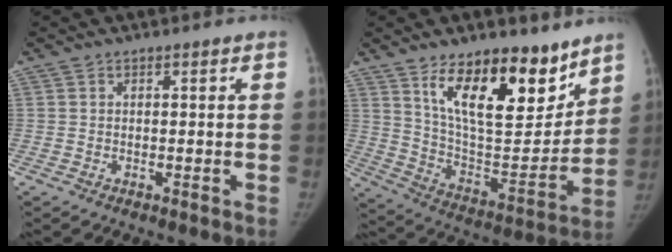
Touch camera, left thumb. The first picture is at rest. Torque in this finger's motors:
{"motor_torque": [0.50, 0.57, 1.51, -1.26, 0.13]}